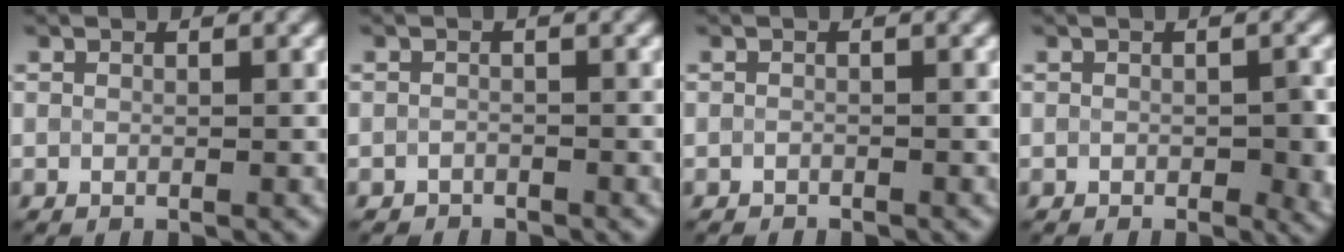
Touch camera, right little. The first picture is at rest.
{"total": 1.4, "force": [-1.2, -0.4, -0.7], "torque": [0.007, -0.001, -0.010]}
{"total": 1.1, "force": [-0.9, -0.4, -0.6], "torque": [0.007, -0.001, -0.007]}
{"total": 1.6, "force": [-0.7, 0.3, 1.4], "torque": [-0.024, -0.003, 0.005]}